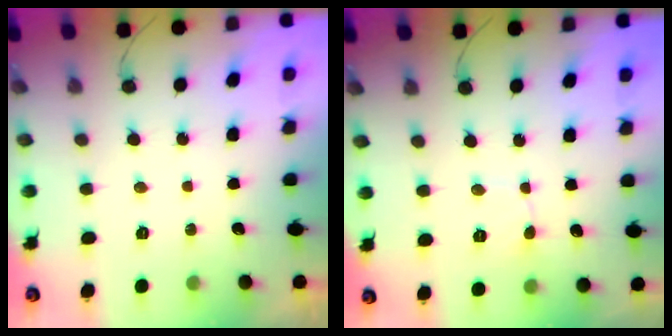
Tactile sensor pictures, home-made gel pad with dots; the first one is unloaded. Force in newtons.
{"total": 1.6, "press": 1.6, "slide": 0.1}